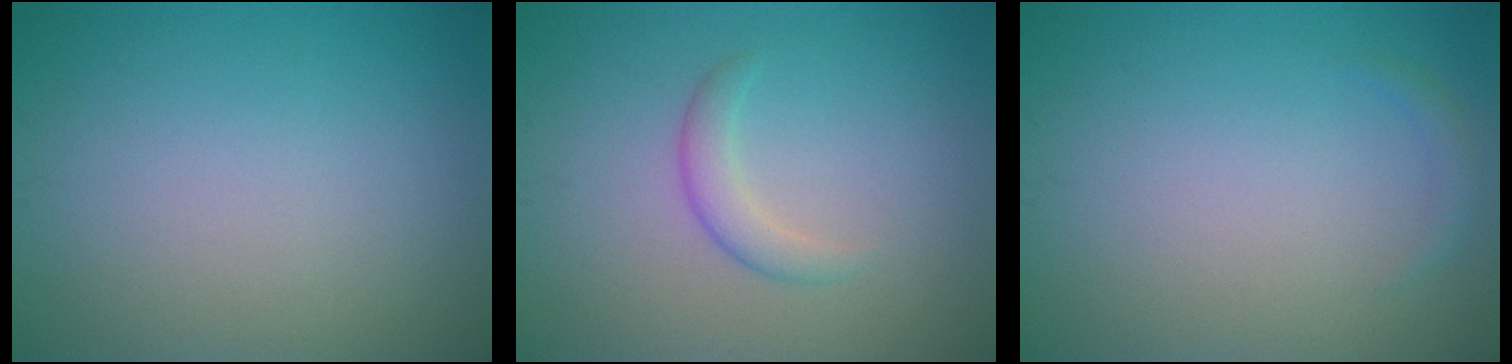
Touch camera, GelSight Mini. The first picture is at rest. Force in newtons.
{"total": 1.8, "press": 1.8, "slide": 0.1}
{"total": 0.8, "press": 0.8, "slide": 0.1}